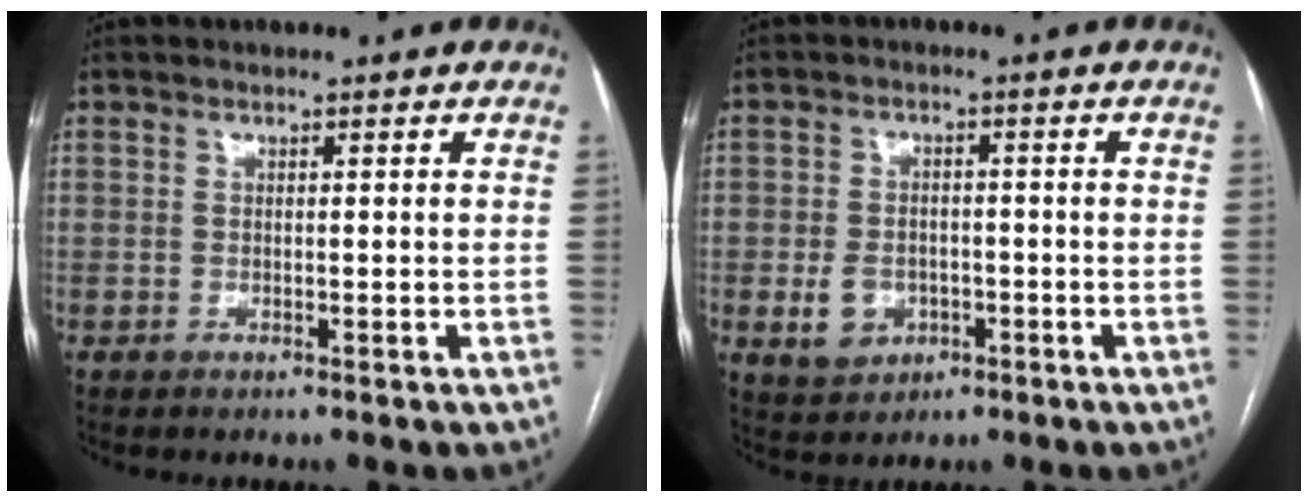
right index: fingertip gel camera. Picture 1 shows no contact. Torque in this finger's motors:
{"motor_torque": [-0.02, -0.18, -0.48, -0.21]}